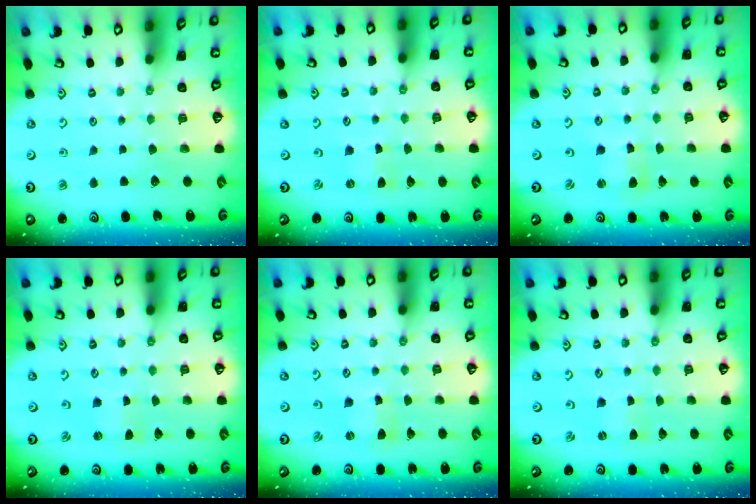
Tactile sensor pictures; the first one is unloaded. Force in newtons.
{"total": 0.0}
{"total": 2.3, "press": 2.3, "slide": 0.3}
{"total": 0.7, "press": 0.7, "slide": 0.2}
{"total": 2.5, "press": 2.5, "slide": 0.2}
{"total": 0.0}